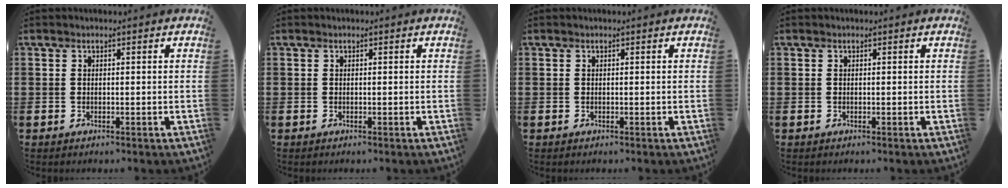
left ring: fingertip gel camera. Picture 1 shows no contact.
{"total": 0.0}
{"total": 0.0}
{"total": 0.0}